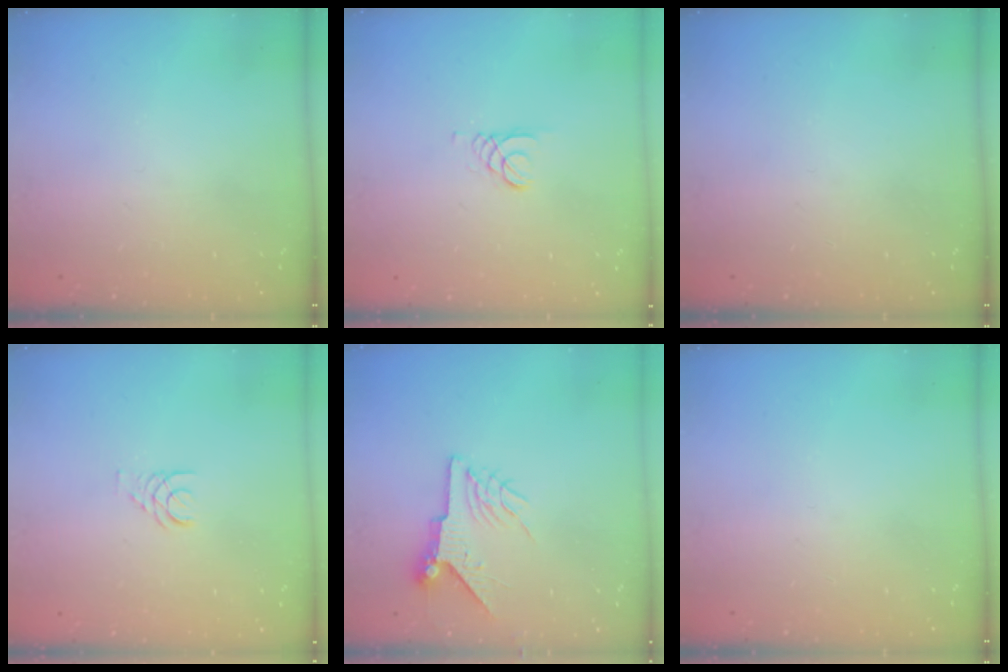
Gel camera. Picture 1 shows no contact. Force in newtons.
{"total": 1.5, "press": 1.5, "slide": 0.1}
{"total": 0.0}
{"total": 1.4, "press": 1.4, "slide": 0.2}
{"total": 7.2, "press": 7.2, "slide": 0.9}
{"total": 0.0}